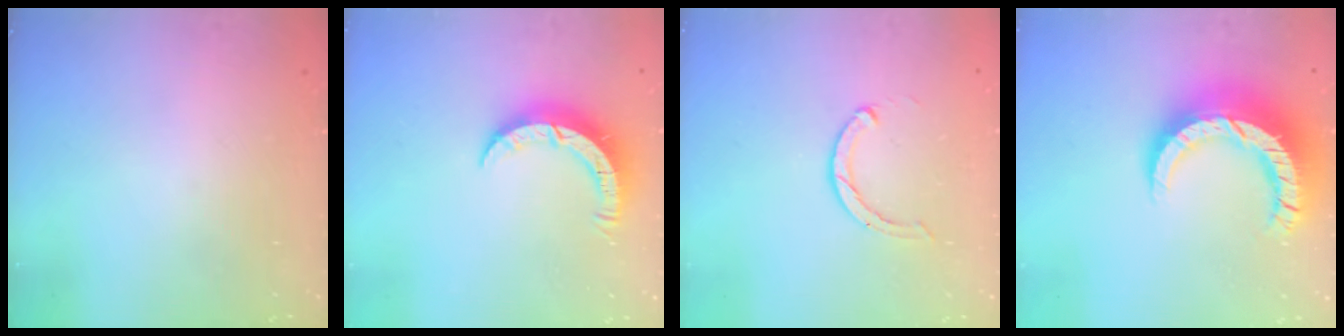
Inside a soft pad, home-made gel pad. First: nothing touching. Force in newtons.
{"total": 8.2, "press": 8.2, "slide": 0.2}
{"total": 2.3, "press": 2.3, "slide": 0.4}
{"total": 16.1, "press": 16.0, "slide": 1.4}